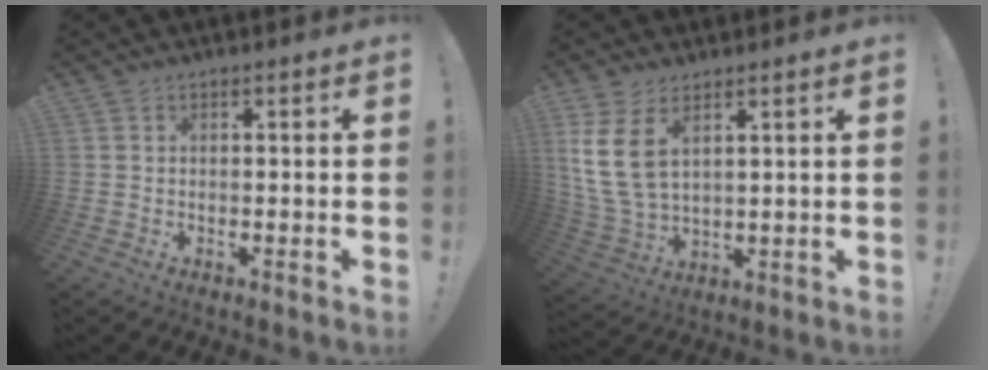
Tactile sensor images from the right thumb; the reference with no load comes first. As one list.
[{"total": 10.3, "force": [4.9, 5.4, 7.3], "torque": [-0.156, -0.020, 0.096]}]